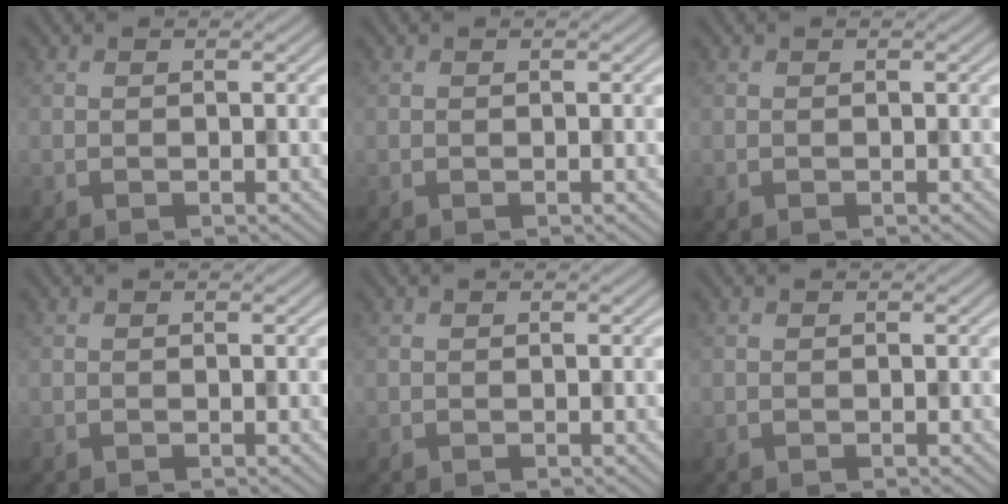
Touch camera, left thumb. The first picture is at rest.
{"total": 0.0}
{"total": 0.0}
{"total": 0.0}
{"total": 0.0}
{"total": 0.0}